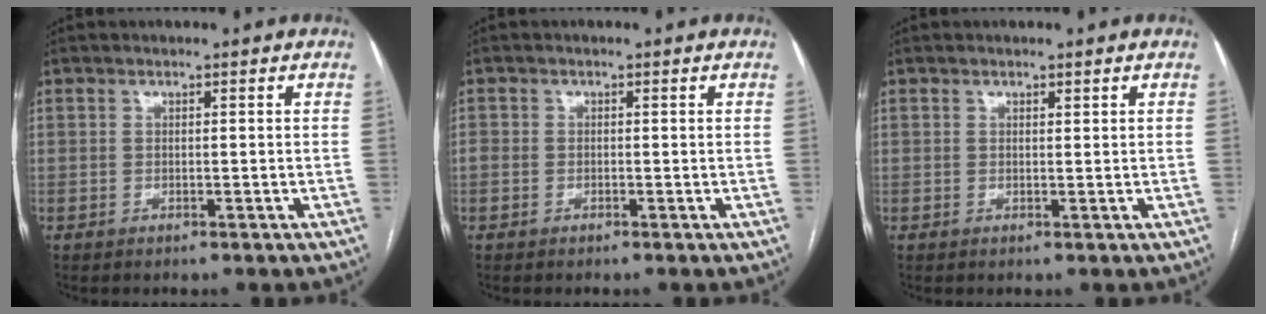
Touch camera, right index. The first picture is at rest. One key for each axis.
{"total": 1.1, "fx": -0.2, "fy": 1.0, "fz": 0.5, "tx": -0.006, "ty": 0.009, "tz": -0.003}
{"total": 0.5, "fx": 0.5, "fy": 0.2, "fz": 0.2, "tx": -0.002, "ty": -0.003, "tz": 0.006}